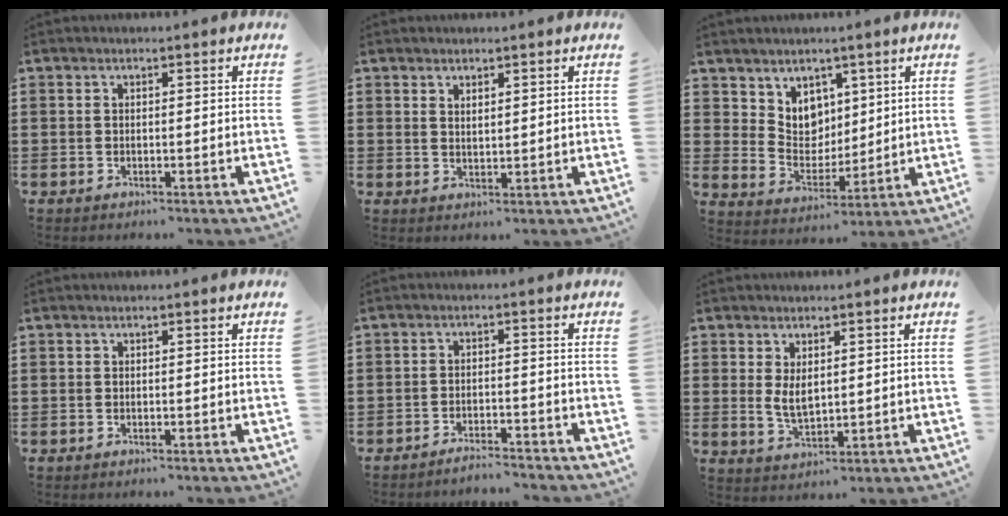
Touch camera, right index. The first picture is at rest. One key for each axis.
{"total": 1.5, "fx": 1.4, "fy": 0.4, "fz": 0.2, "tx": -0.005, "ty": 0.003, "tz": 0.026}
{"total": 6.3, "fx": 4.0, "fy": 4.7, "fz": 0.9, "tx": -0.041, "ty": -0.013, "tz": 0.076}
{"total": 0.0}
{"total": 2.8, "fx": -2.8, "fy": -0.1, "fz": 0.0, "tx": -0.005, "ty": 0.002, "tz": -0.059}
{"total": 3.4, "fx": 1.0, "fy": 1.7, "fz": 2.7, "tx": -0.047, "ty": 0.000, "tz": 0.017}